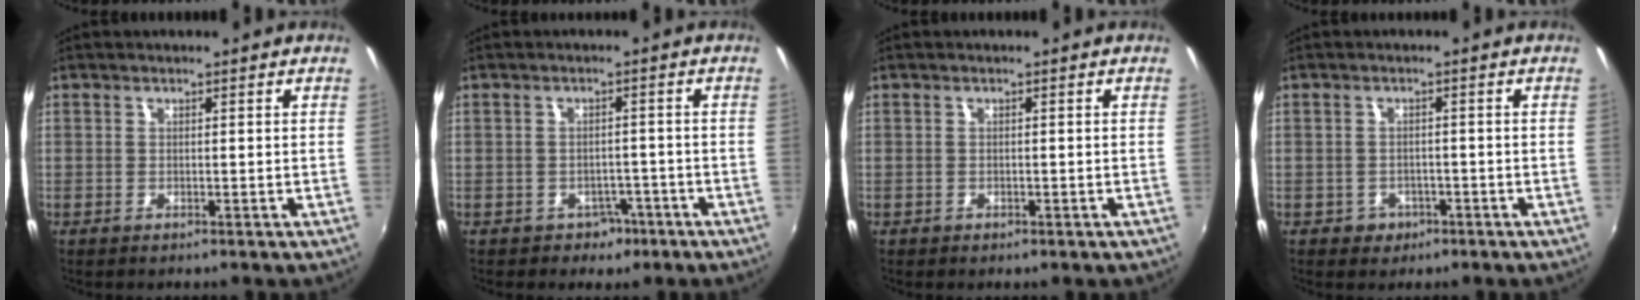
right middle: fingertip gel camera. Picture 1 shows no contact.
{"total": 4.0, "force": [-2.3, 3.2, 0.9], "torque": [-0.026, 0.004, -0.026]}
{"total": 1.0, "force": [-0.6, 0.8, 0.3], "torque": [-0.007, -0.004, -0.008]}
{"total": 3.4, "force": [-1.6, 3.0, 0.7], "torque": [-0.022, 0.001, -0.020]}